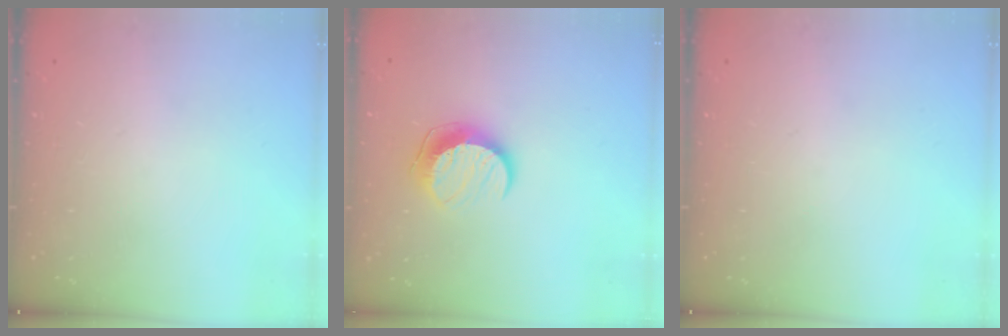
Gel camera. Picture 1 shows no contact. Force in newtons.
{"total": 10.1, "press": 10.1, "slide": 0.2}
{"total": 0.0}